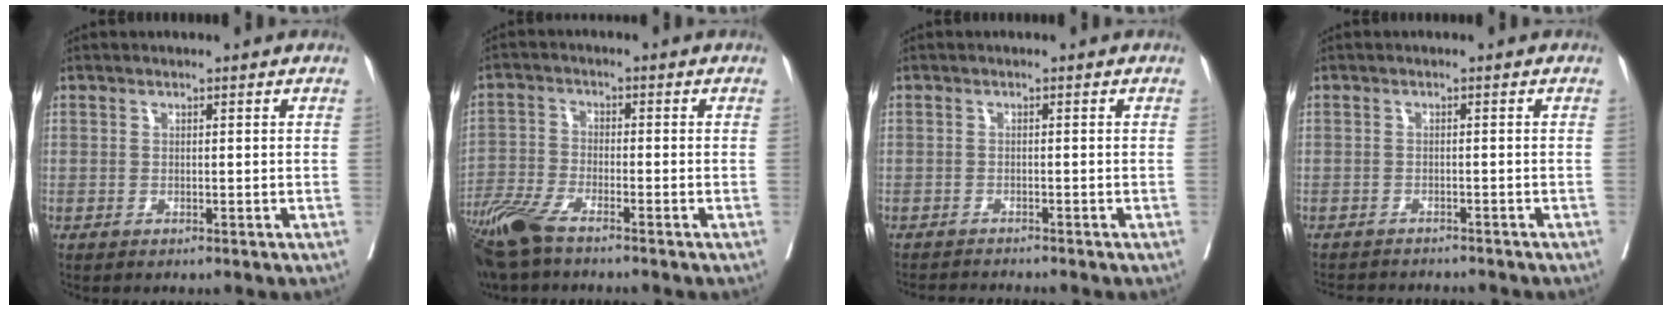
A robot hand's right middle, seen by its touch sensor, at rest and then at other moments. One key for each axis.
{"total": 8.5, "fx": -6.6, "fy": 1.6, "fz": 5.1, "tx": -0.107, "ty": -0.024, "tz": -0.130}
{"total": 3.4, "fx": -3.4, "fy": -0.5, "fz": 0.6, "tx": 0.001, "ty": -0.014, "tz": -0.053}
{"total": 7.2, "fx": -6.9, "fy": 1.2, "fz": 1.7, "tx": -0.018, "ty": -0.005, "tz": -0.093}